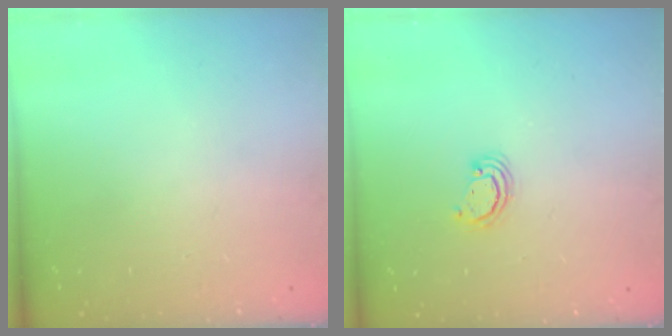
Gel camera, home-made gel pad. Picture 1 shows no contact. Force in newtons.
{"total": 2.3, "press": 2.3, "slide": 0.3}